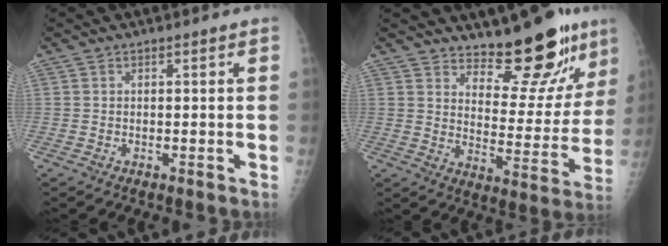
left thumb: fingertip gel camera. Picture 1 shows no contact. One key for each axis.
{"total": 15.1, "fx": 12.1, "fy": 5.0, "fz": 7.5, "tx": -0.055, "ty": -0.105, "tz": 0.177}